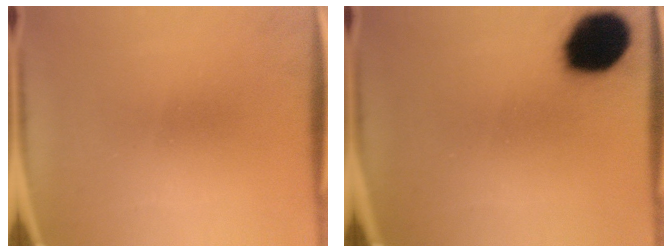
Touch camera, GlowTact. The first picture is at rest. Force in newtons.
{"total": 17.4}